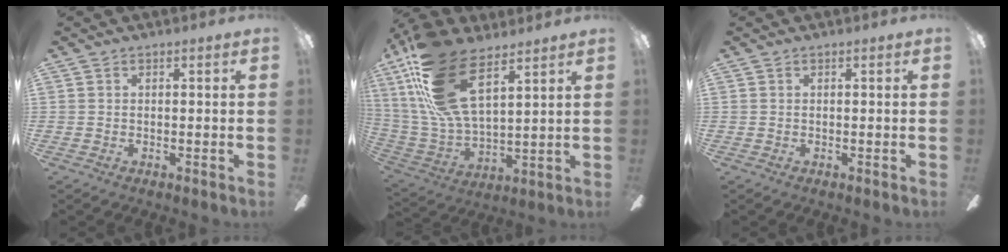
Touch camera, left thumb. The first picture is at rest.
{"total": 23.1, "force": [11.9, 10.5, 16.8], "torque": [-0.352, -0.039, 0.214]}
{"total": 0.0}